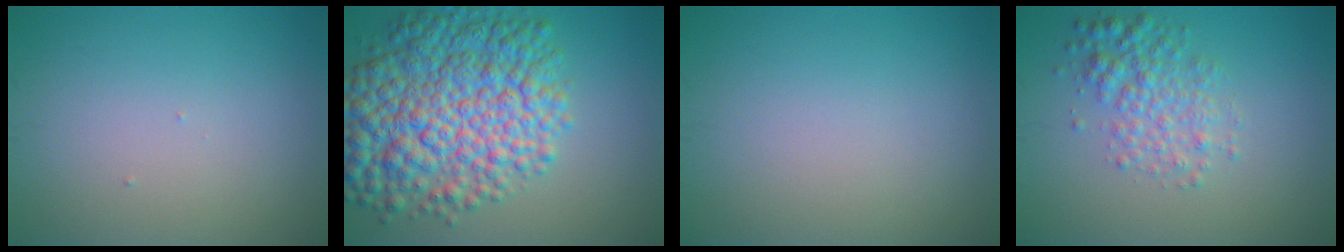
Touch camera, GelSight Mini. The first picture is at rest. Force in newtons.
{"total": 11.2, "press": 11.2, "slide": 0.3}
{"total": 0.0}
{"total": 3.3, "press": 3.3, "slide": 0.1}